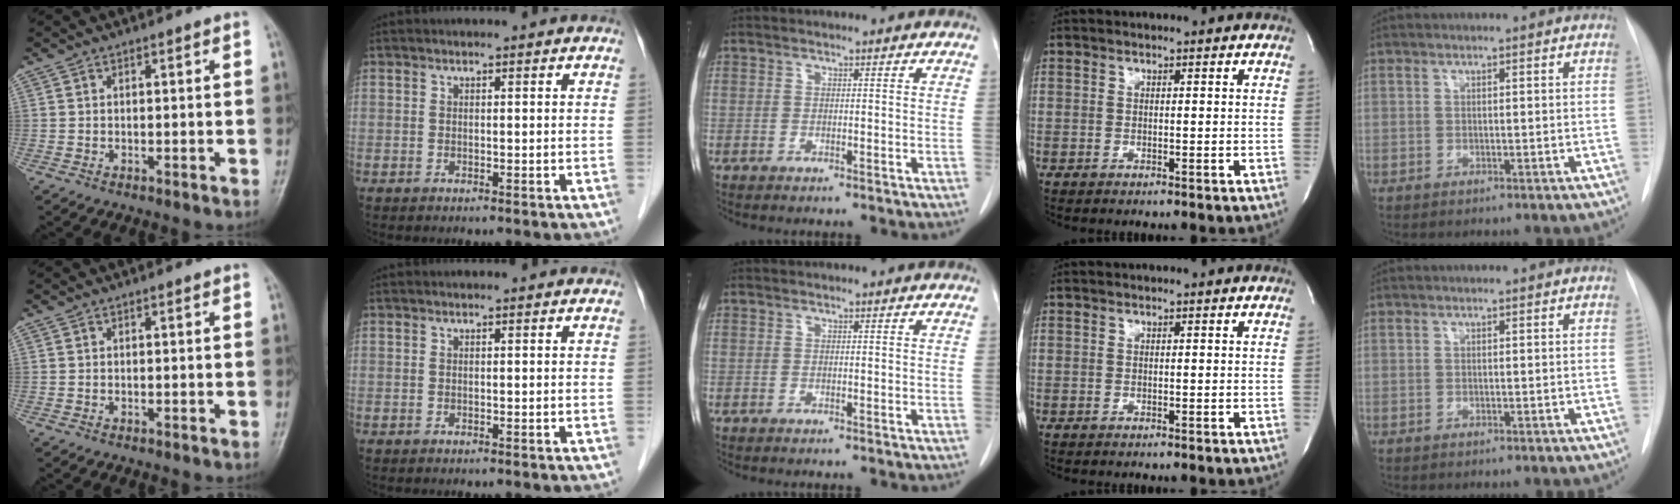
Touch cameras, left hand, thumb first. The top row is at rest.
{}